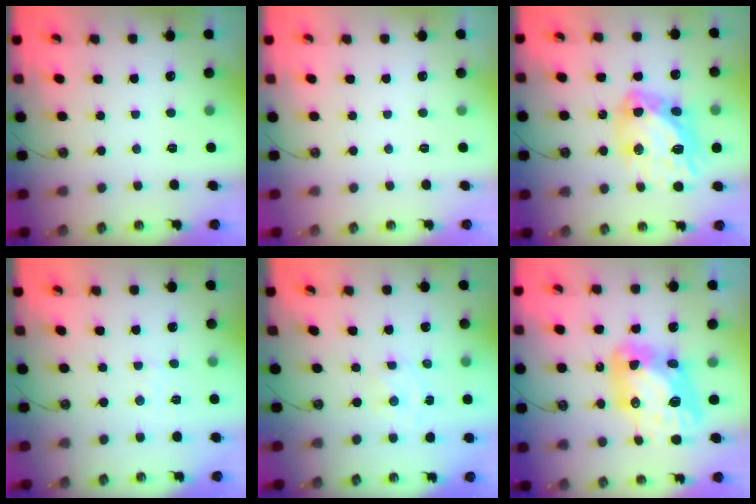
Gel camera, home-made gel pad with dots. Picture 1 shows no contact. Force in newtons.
{"total": 0.0}
{"total": 17.2, "press": 17.1, "slide": 1.7}
{"total": 3.0, "press": 3.0, "slide": 0.5}
{"total": 2.6, "press": 2.6, "slide": 0.1}
{"total": 14.9, "press": 14.8, "slide": 1.5}